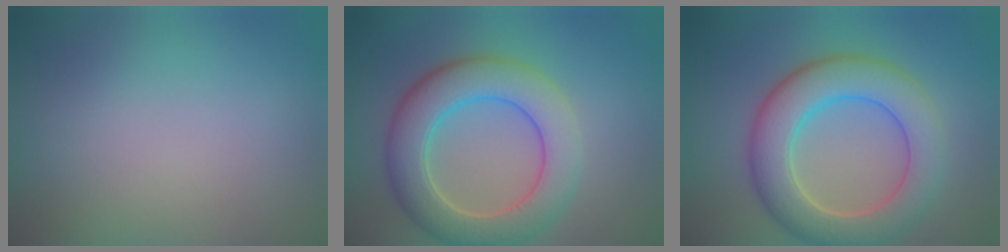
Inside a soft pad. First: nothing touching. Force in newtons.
{"total": 7.3, "press": 7.3, "slide": 0.1}
{"total": 7.9, "press": 7.9, "slide": 0.3}